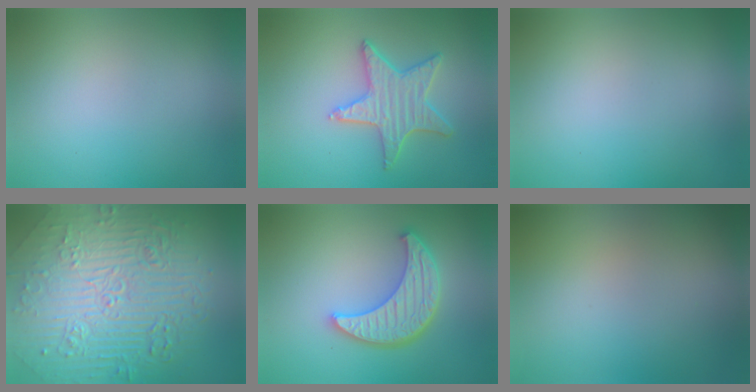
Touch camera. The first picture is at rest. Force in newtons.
{"total": 3.9, "press": 3.5, "slide": 1.6}
{"total": 0.0}
{"total": 10.6, "press": 7.0, "slide": 8.0}
{"total": 5.1, "press": 4.3, "slide": 2.8}
{"total": 0.0}